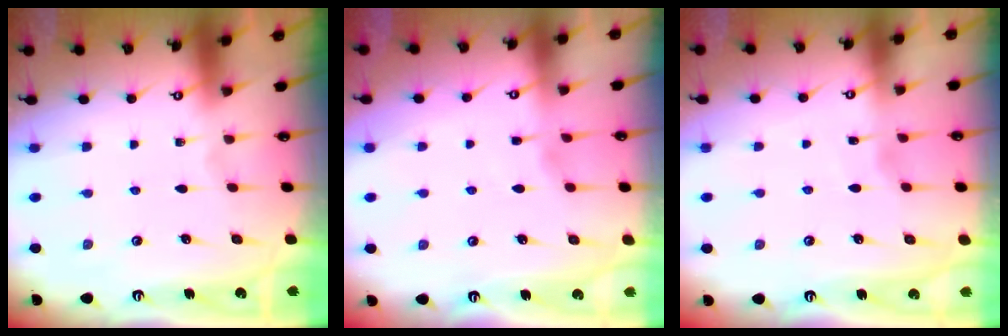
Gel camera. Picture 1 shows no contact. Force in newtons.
{"total": 1.6, "press": 1.5, "slide": 0.4}
{"total": 1.7, "press": 1.7, "slide": 0.3}